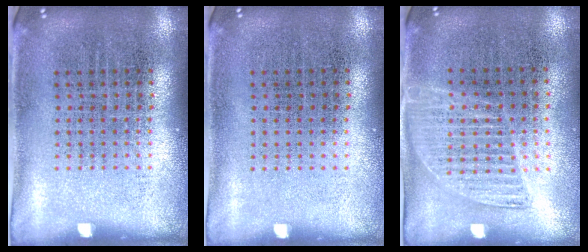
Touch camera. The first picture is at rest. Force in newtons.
{"total": 0.0}
{"total": 1.4, "press": 1.3, "slide": 0.5}